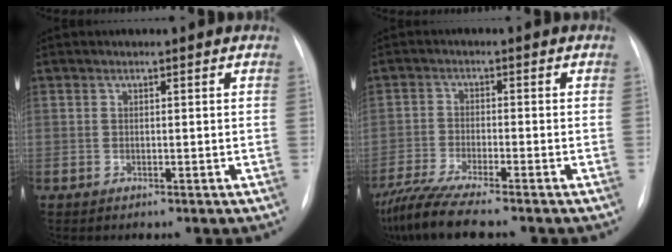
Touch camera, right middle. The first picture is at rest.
{"total": 9.3, "force": [-7.9, -0.2, 5.0], "torque": [-0.091, -0.026, -0.135]}